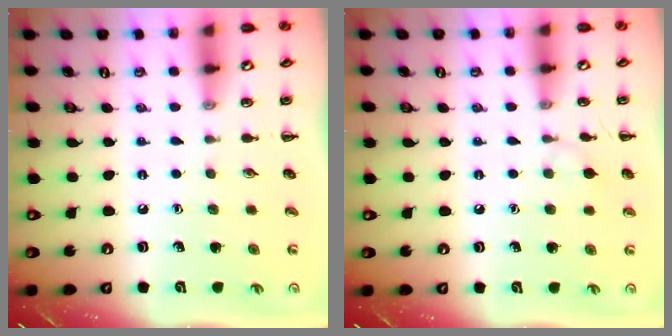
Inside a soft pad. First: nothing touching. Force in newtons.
{"total": 5.0, "press": 4.6, "slide": 1.8}